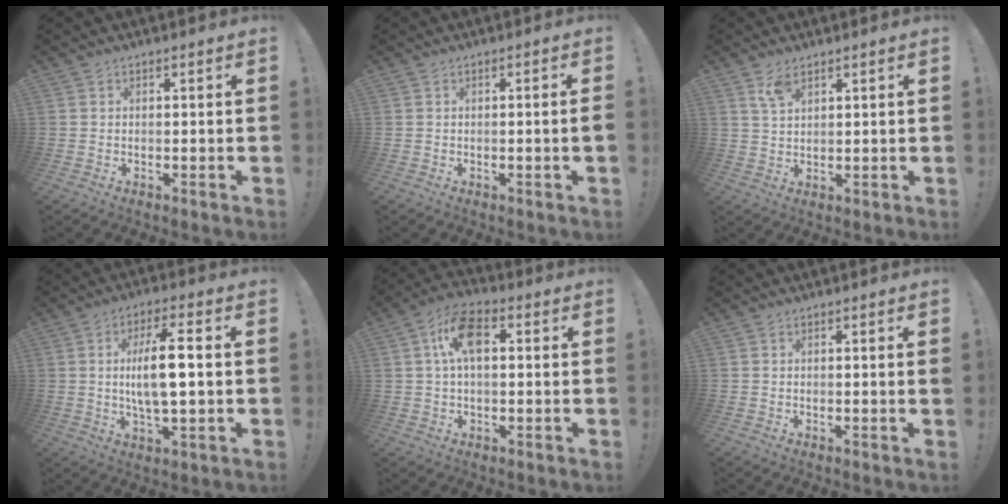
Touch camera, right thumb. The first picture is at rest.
{"total": 1.9, "force": [-0.3, -0.4, 1.9], "torque": [-0.030, -0.001, -0.008]}
{"total": 5.1, "force": [3.2, 2.3, 3.2], "torque": [-0.057, -0.012, 0.060]}
{"total": 11.9, "force": [0.7, 3.5, 11.4], "torque": [-0.203, -0.002, 0.001]}
{"total": 11.0, "force": [2.4, 6.3, 8.8], "torque": [-0.158, 0.016, 0.046]}
{"total": 0.8, "force": [0.4, -0.2, 0.6], "torque": [-0.011, -0.001, 0.007]}